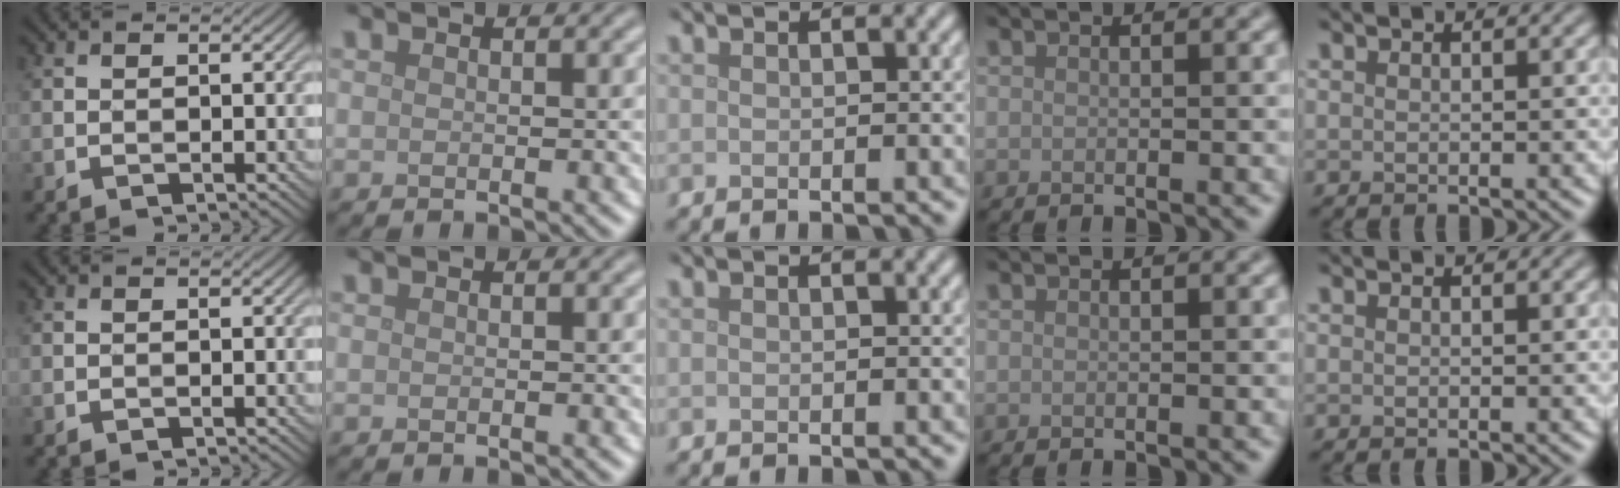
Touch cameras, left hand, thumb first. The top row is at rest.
{}